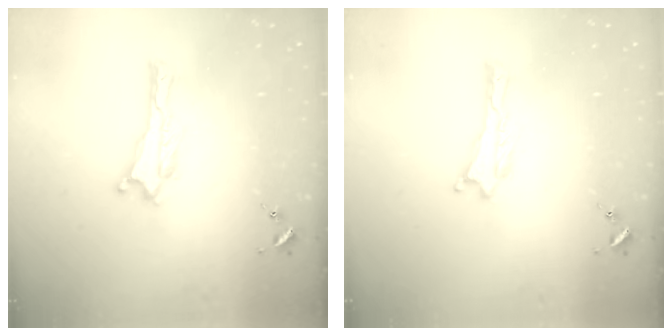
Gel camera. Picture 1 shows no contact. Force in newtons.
{"total": 0.0}